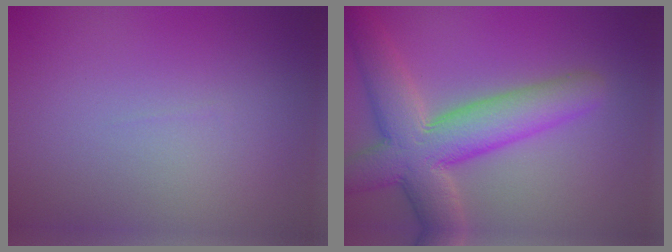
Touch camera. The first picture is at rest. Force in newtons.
{"total": 8.2, "press": 8.2, "slide": 0.5}